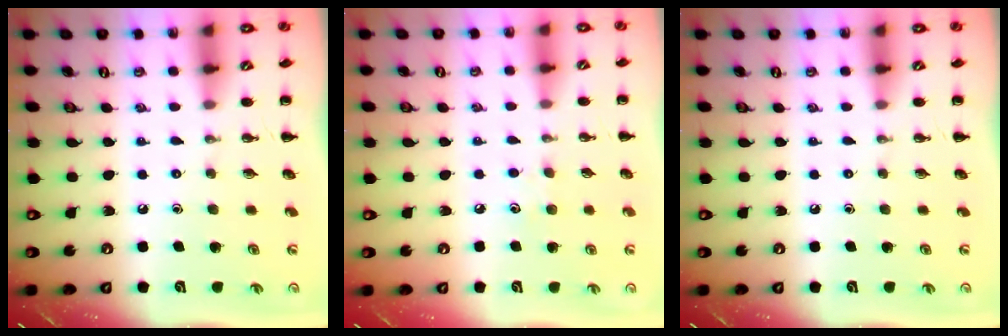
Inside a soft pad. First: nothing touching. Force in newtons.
{"total": 4.6, "press": 4.3, "slide": 1.4}
{"total": 0.0}